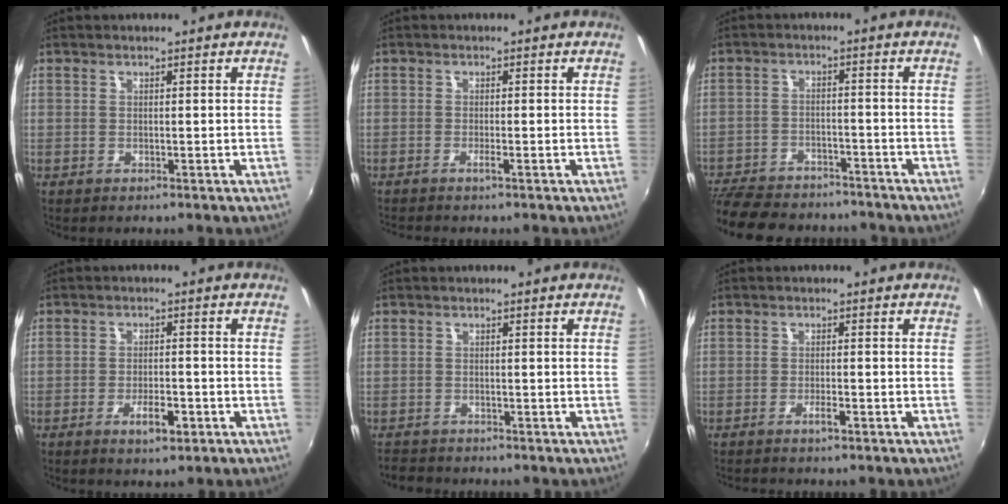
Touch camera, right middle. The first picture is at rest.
{"total": 1.2, "force": [-0.9, -0.4, 0.8], "torque": [-0.020, 0.003, -0.018]}
{"total": 16.8, "force": [-14.2, 6.1, 6.6], "torque": [-0.161, -0.009, -0.212]}
{"total": 4.4, "force": [-2.3, 1.5, 3.5], "torque": [-0.071, -0.002, -0.035]}
{"total": 3.0, "force": [-2.8, 1.1, 0.3], "torque": [-0.022, -0.005, -0.054]}
{"total": 1.7, "force": [-1.3, 0.1, 1.1], "torque": [-0.026, 0.003, -0.026]}